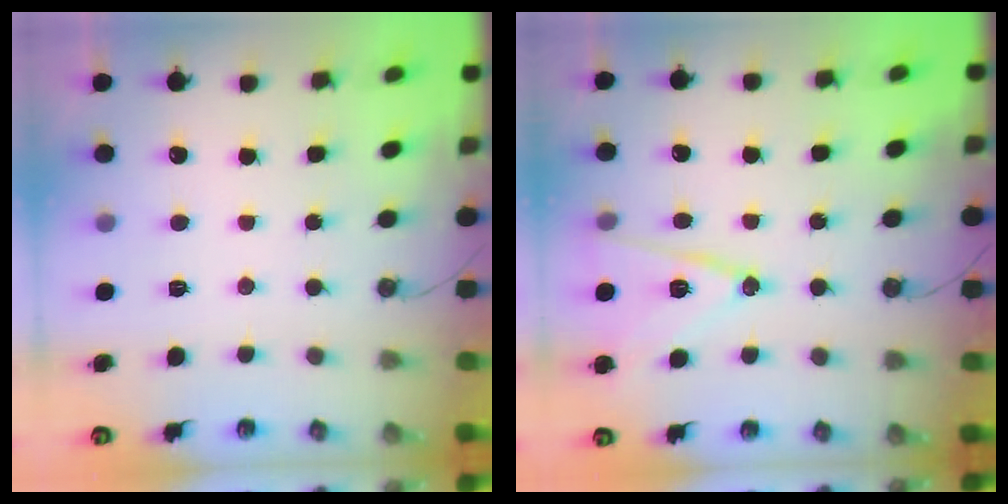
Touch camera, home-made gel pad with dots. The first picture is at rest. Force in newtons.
{"total": 12.6, "press": 12.1, "slide": 3.3}